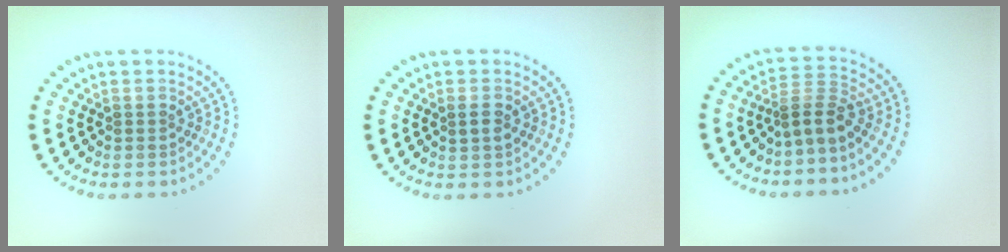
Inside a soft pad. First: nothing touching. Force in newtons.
{"total": 1.2, "press": 1.2, "slide": 0.1}
{"total": 2.8, "press": 1.8, "slide": 2.1}